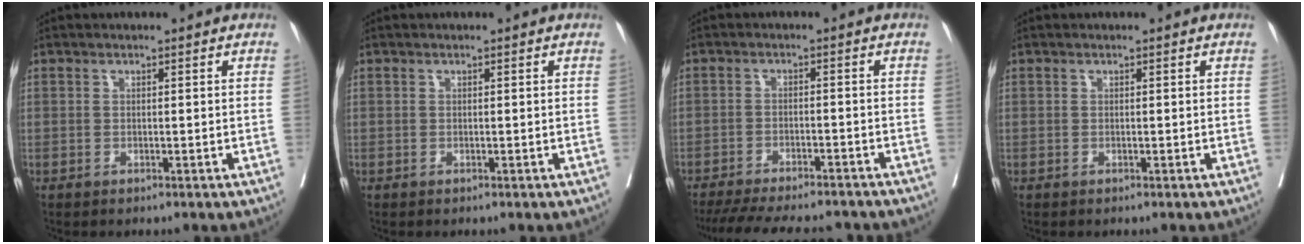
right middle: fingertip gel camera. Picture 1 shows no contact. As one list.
[{"total": 0.0}, {"total": 16.7, "force": [-14.9, 3.2, 6.7], "torque": [-0.144, -0.021, -0.206]}, {"total": 0.0}]